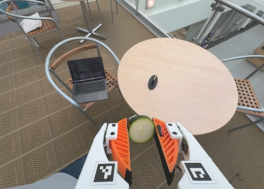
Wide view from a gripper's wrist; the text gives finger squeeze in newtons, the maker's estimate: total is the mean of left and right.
{"total": 8.4, "left": 8.0, "right": 8.8}